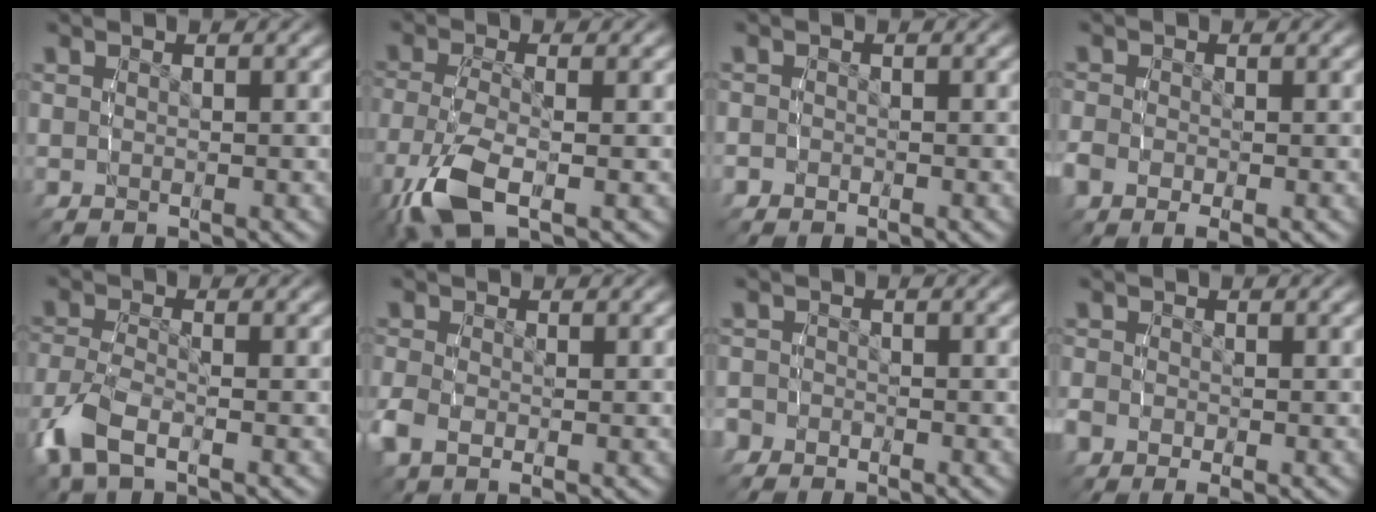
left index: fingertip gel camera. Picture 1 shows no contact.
{"total": 5.4, "force": [-2.4, 2.3, 4.3], "torque": [-0.110, -0.027, -0.024]}
{"total": 1.0, "force": [-0.7, 0.7, 0.0], "torque": [0.000, -0.005, -0.011]}
{"total": 3.4, "force": [-1.5, 2.3, 2.0], "torque": [-0.043, -0.014, -0.019]}
{"total": 3.9, "force": [-1.9, 1.8, 2.9], "torque": [-0.076, -0.014, -0.027]}
{"total": 2.7, "force": [-0.8, 1.7, 1.9], "torque": [-0.051, -0.015, -0.006]}
{"total": 2.0, "force": [-1.4, 1.4, 0.0], "torque": [-0.007, -0.014, -0.023]}
{"total": 3.1, "force": [-1.2, 2.3, 1.6], "torque": [-0.036, -0.014, -0.016]}